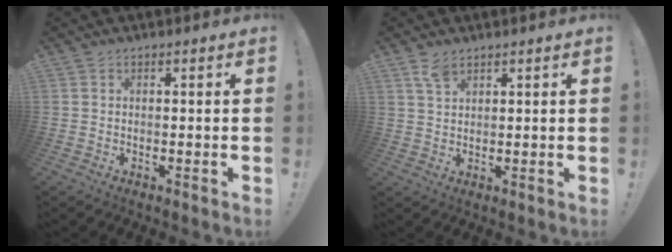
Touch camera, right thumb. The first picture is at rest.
{"total": 4.5, "force": [3.1, 2.1, 2.6], "torque": [-0.044, -0.013, 0.057]}